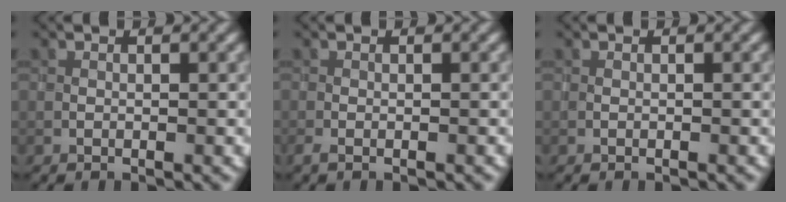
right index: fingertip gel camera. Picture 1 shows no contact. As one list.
[{"total": 0.9, "force": [-0.7, 0.3, 0.6], "torque": [-0.013, -0.004, -0.014]}, {"total": 0.0}]